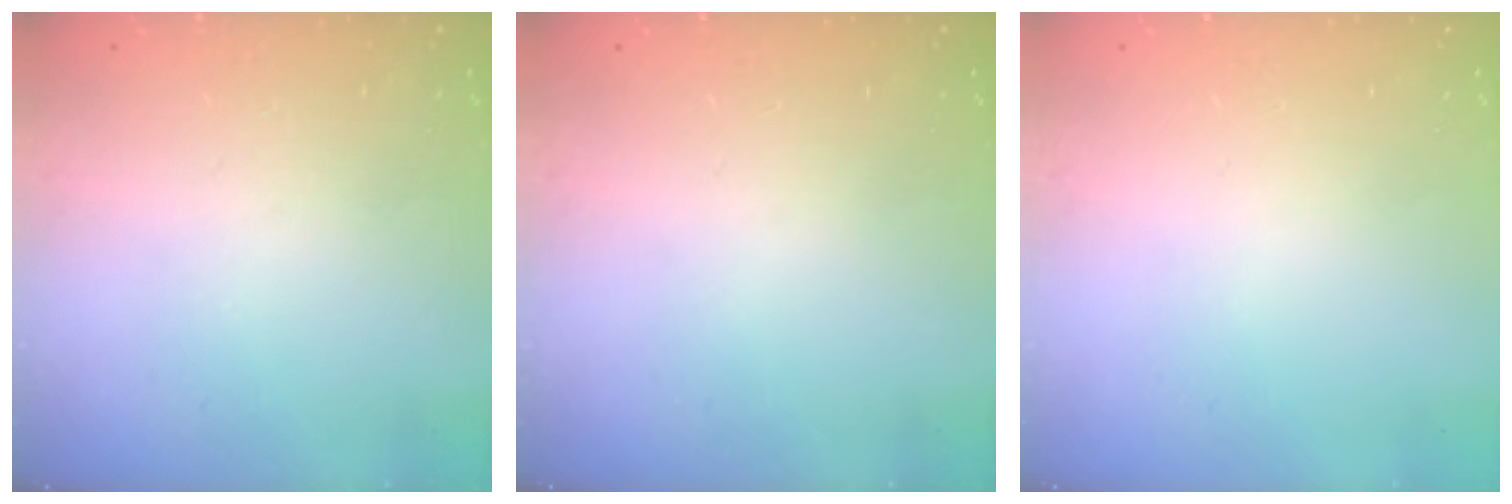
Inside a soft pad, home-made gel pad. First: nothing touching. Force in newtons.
{"total": 0.0}
{"total": 0.0}